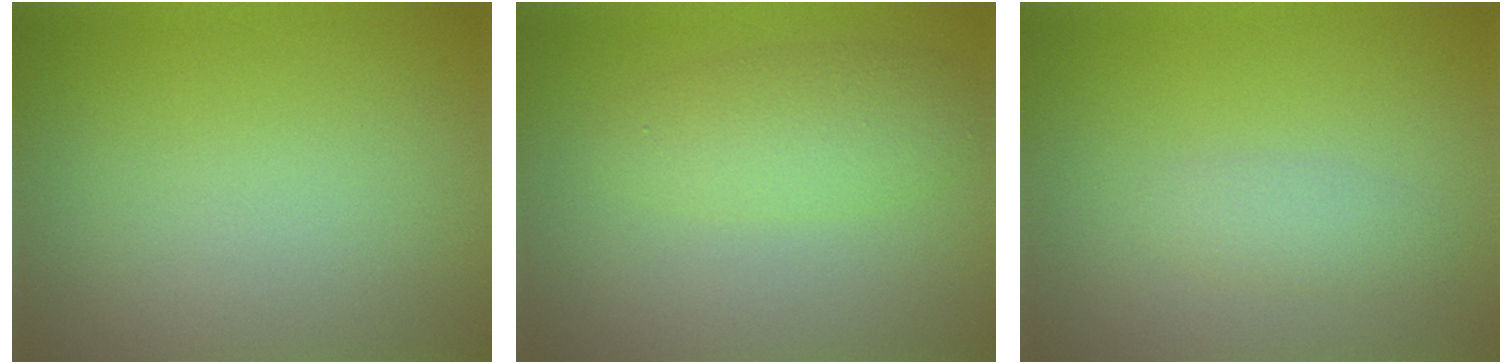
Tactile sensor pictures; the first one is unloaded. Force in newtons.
{"total": 3.3, "press": 3.2, "slide": 0.1}
{"total": 1.4, "press": 1.4, "slide": 0.1}